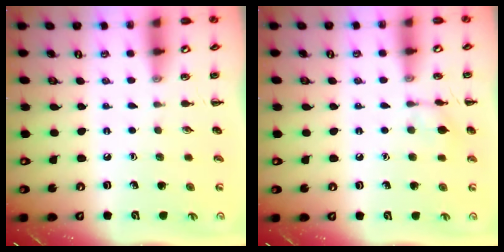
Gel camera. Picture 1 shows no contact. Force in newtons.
{"total": 7.5, "press": 7.2, "slide": 1.9}